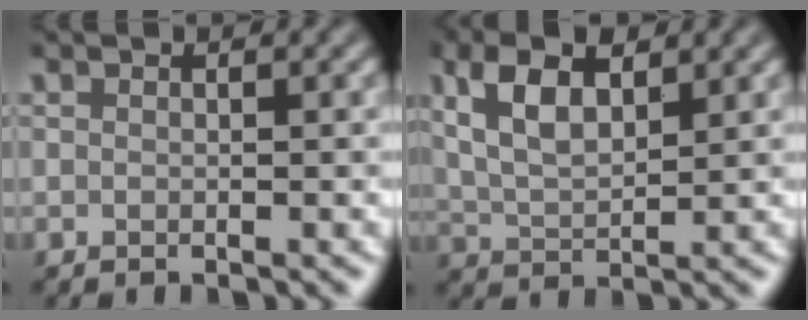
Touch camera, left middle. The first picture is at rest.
{"total": 5.5, "force": [2.6, 2.4, 4.2], "torque": [-0.089, 0.009, 0.047]}